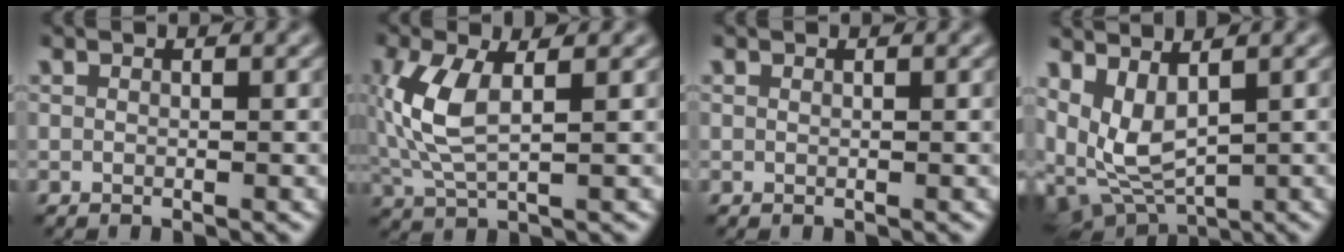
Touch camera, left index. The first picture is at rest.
{"total": 5.3, "force": [0.5, 2.2, 4.8], "torque": [-0.126, 0.003, 0.013]}
{"total": 0.0}
{"total": 5.0, "force": [0.6, 2.5, 4.3], "torque": [-0.110, -0.004, 0.019]}